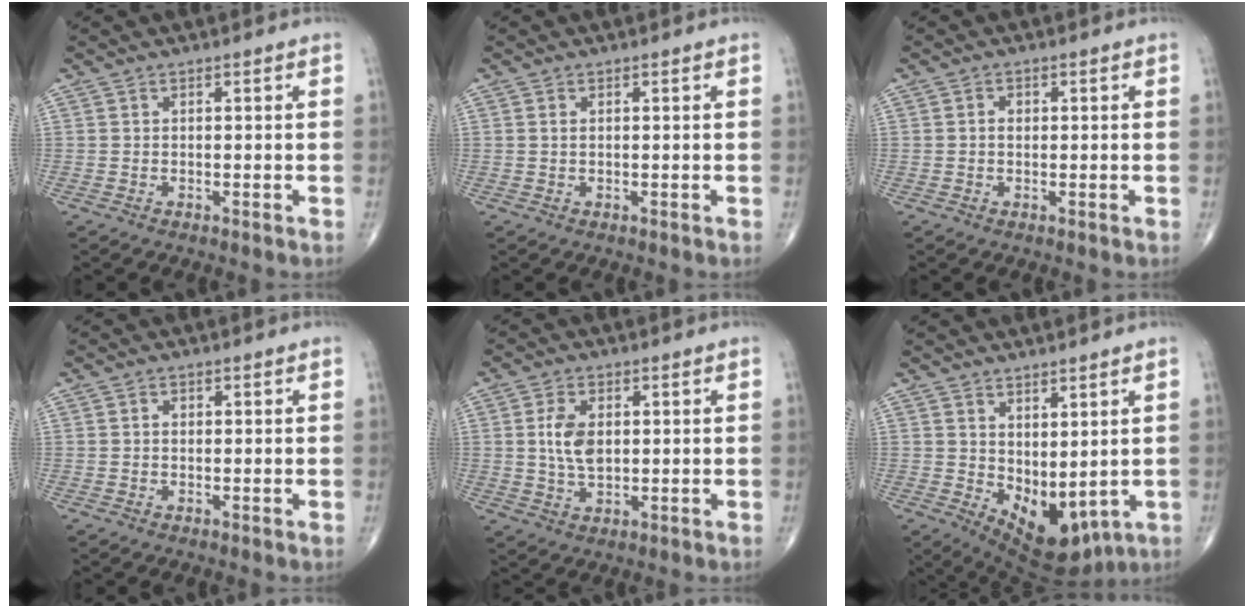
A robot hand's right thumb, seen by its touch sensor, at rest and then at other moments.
{"total": 0.8, "force": [0.3, 0.4, 0.6], "torque": [-0.015, 0.004, 0.007]}
{"total": 1.5, "force": [0.2, 1.1, 1.0], "torque": [-0.014, 0.006, 0.002]}
{"total": 1.0, "force": [0.1, 0.8, 0.7], "torque": [-0.009, 0.004, 0.001]}
{"total": 6.6, "force": [0.9, 3.9, 5.2], "torque": [-0.097, -0.004, 0.018]}
{"total": 10.0, "force": [0.3, 5.6, 8.2], "torque": [-0.101, -0.023, 0.035]}